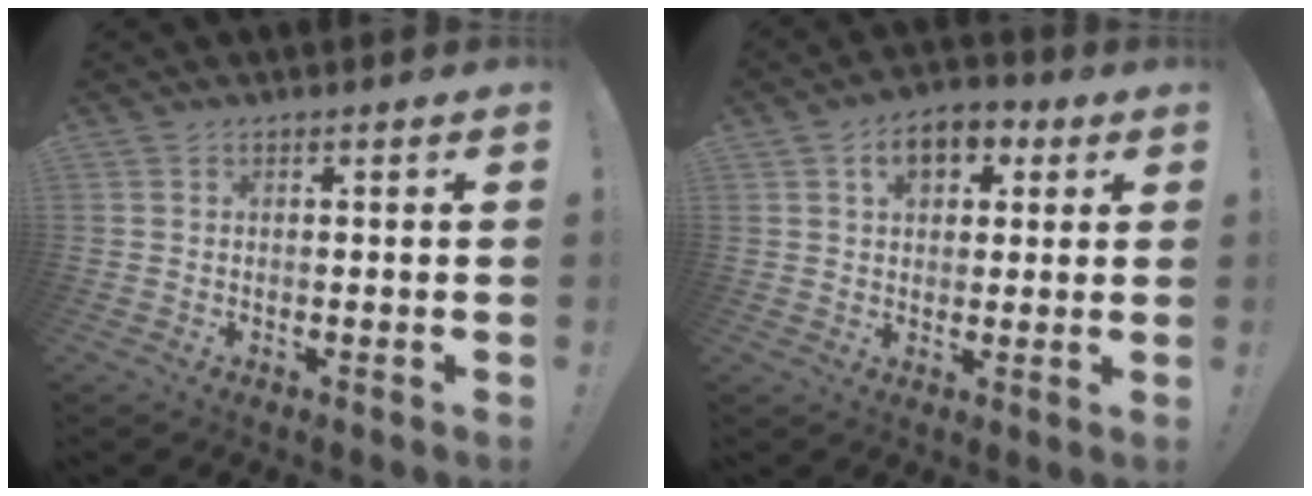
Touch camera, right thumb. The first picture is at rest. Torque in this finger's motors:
{"motor_torque": [0.56, 1.82, 0.75, -0.05, 0.00]}